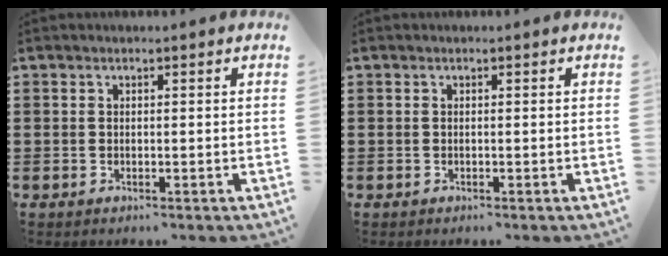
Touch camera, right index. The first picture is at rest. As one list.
[{"total": 0.0}]